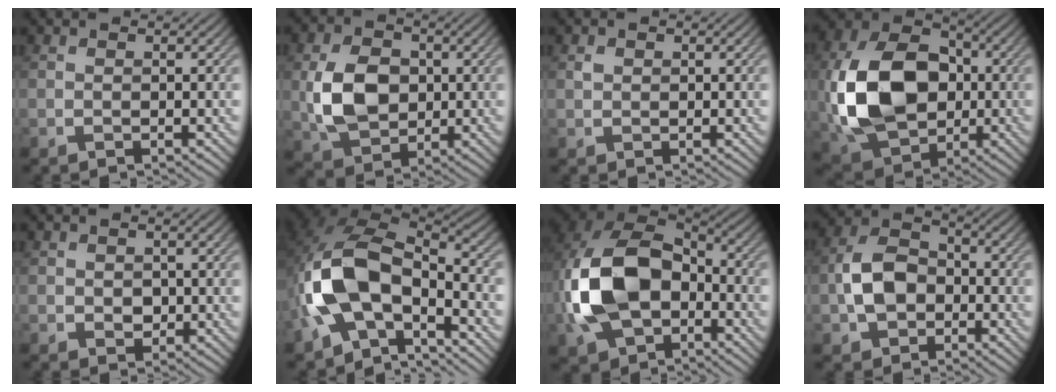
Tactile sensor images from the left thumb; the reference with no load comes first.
{"total": 8.5, "force": [0.1, 6.2, 5.8], "torque": [-0.137, -0.001, -0.002]}
{"total": 1.0, "force": [0.4, 0.9, 0.4], "torque": [-0.010, -0.001, 0.006]}
{"total": 15.7, "force": [-0.9, 11.4, 10.8], "torque": [-0.247, 0.011, -0.024]}
{"total": 1.4, "force": [0.1, 1.2, 0.7], "torque": [-0.020, -0.006, 0.003]}
{"total": 13.4, "force": [-4.2, 7.5, 10.3], "torque": [-0.225, -0.011, -0.091]}
{"total": 16.6, "force": [-3.2, 11.2, 11.7], "torque": [-0.285, -0.023, -0.064]}
{"total": 7.3, "force": [-1.8, 5.3, 4.7], "torque": [-0.098, 0.008, -0.045]}